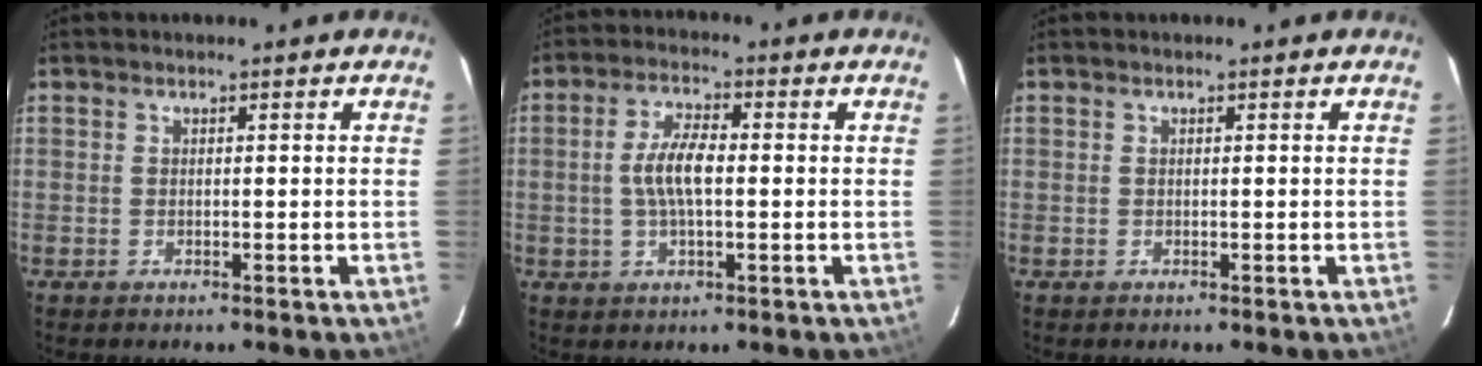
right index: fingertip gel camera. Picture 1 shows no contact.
{"total": 6.4, "force": [-0.2, 2.3, 6.0], "torque": [-0.118, 0.007, -0.003]}
{"total": 0.0}